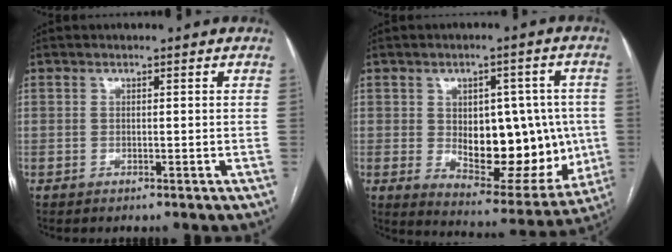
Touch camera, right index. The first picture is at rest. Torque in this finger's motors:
{"motor_torque": [1.57, -0.26, 0.30, 0.12]}